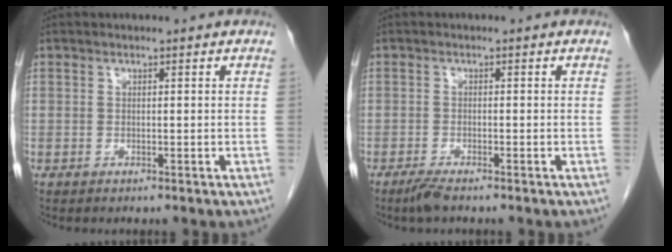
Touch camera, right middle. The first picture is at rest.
{"total": 2.1, "force": [-1.7, 0.1, 1.3], "torque": [-0.035, -0.007, -0.034]}